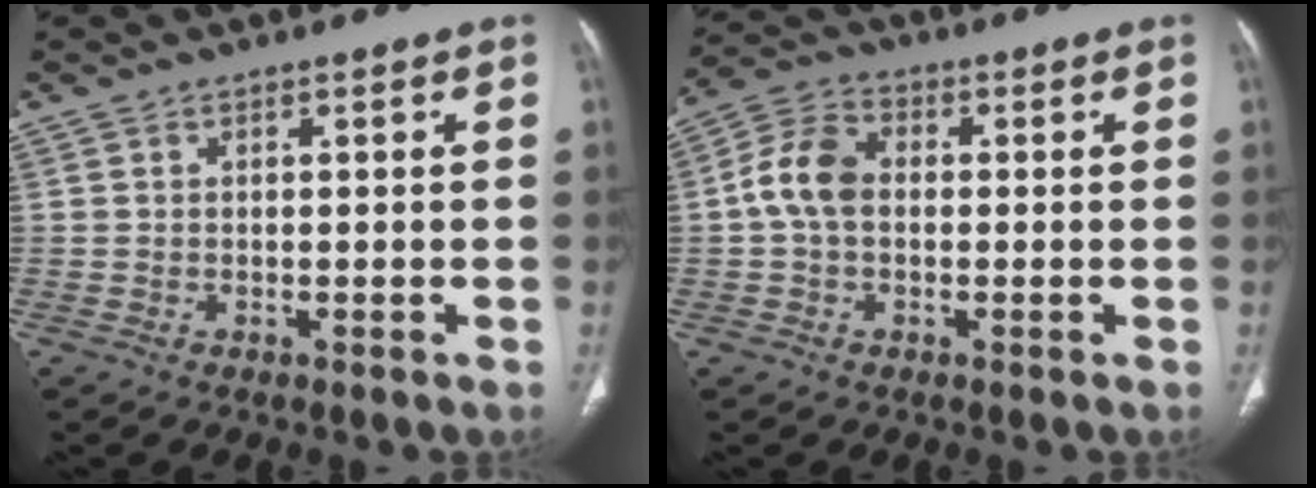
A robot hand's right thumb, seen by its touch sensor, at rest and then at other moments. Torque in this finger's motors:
{"motor_torque": [0.00, 0.08, 0.31, 0.05, 0.10]}